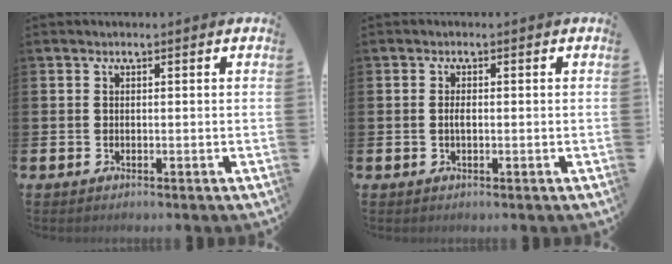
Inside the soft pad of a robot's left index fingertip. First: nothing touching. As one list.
[{"total": 1.1, "force": [-0.1, 0.4, 1.0], "torque": [-0.015, -0.001, -0.004]}]